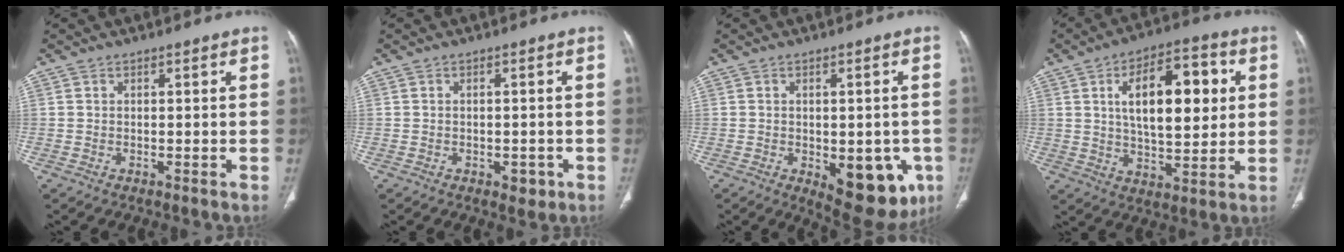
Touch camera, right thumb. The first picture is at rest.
{"total": 2.8, "force": [-1.2, 1.7, 1.9], "torque": [-0.016, 0.006, -0.008]}
{"total": 13.9, "force": [-4.5, 7.0, 11.1], "torque": [-0.111, -0.002, -0.040]}
{"total": 16.9, "force": [3.8, 7.9, 14.5], "torque": [-0.193, 0.001, 0.059]}